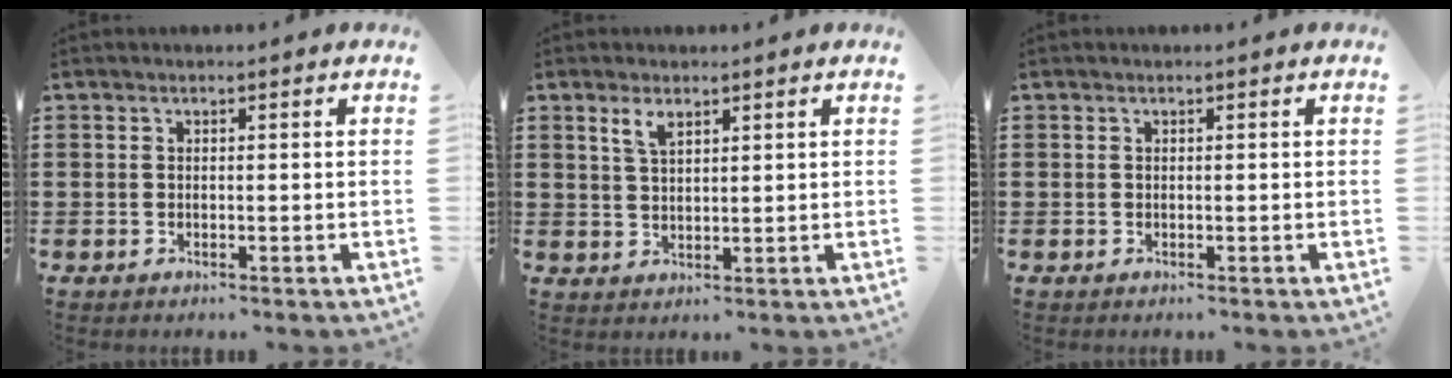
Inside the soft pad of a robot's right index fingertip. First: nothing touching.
{"total": 2.8, "force": [1.8, 1.1, 1.8], "torque": [-0.040, 0.005, 0.032]}
{"total": 0.0}